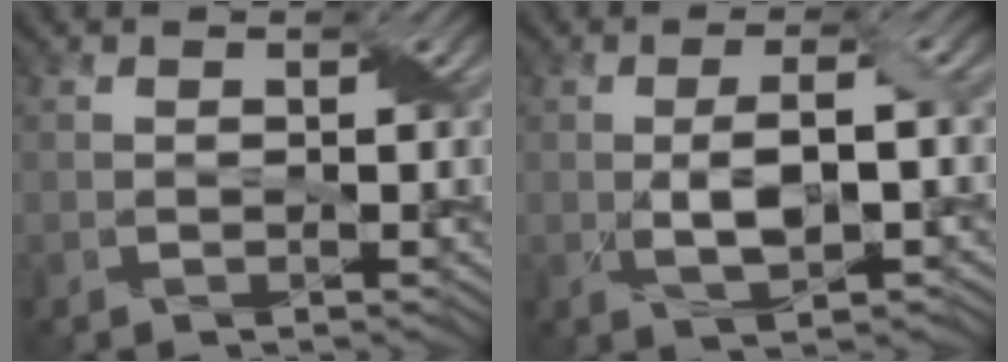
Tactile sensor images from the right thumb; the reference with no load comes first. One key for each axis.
{"total": 5.1, "fx": -0.6, "fy": 1.7, "fz": 4.8, "tx": -0.093, "ty": 0.001, "tz": -0.008}